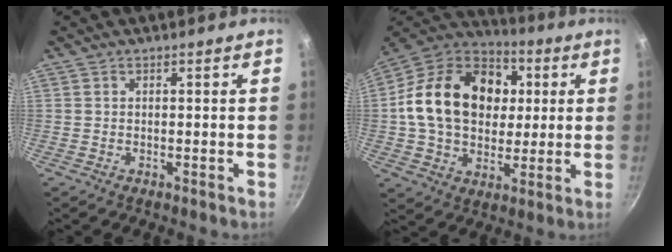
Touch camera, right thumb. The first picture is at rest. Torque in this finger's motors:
{"motor_torque": [2.52, 2.48, 1.01, -0.89, 0.47]}